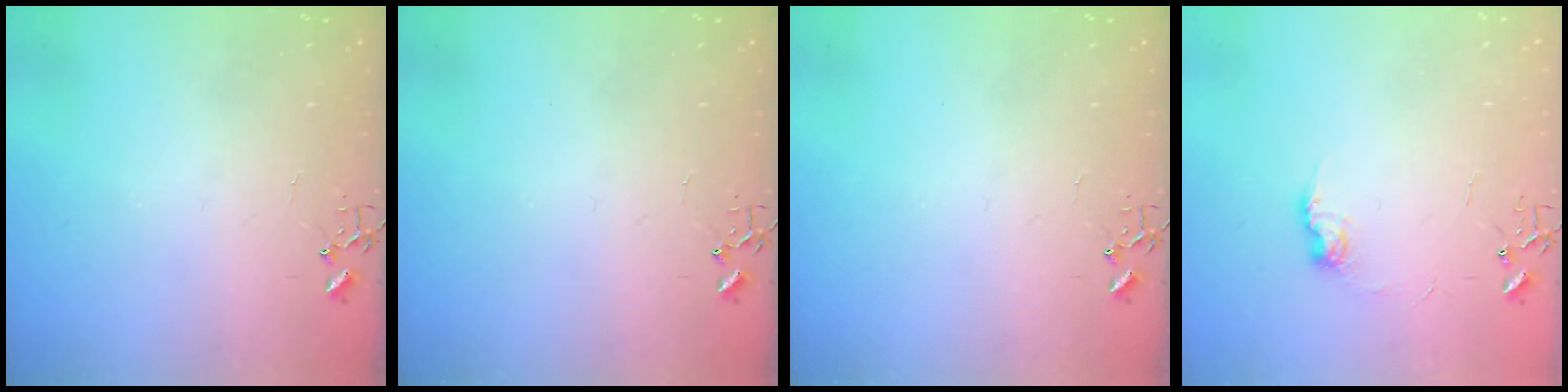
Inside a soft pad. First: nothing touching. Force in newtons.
{"total": 0.0}
{"total": 0.0}
{"total": 8.5, "press": 8.4, "slide": 0.7}